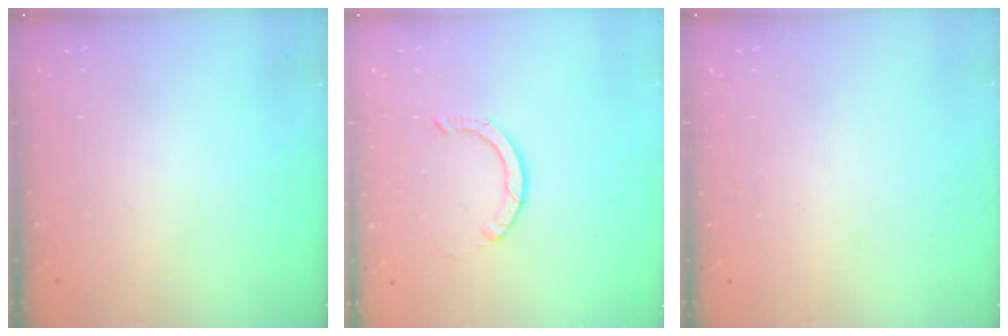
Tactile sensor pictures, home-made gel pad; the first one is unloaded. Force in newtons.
{"total": 0.9, "press": 0.9, "slide": 0.1}
{"total": 0.0}